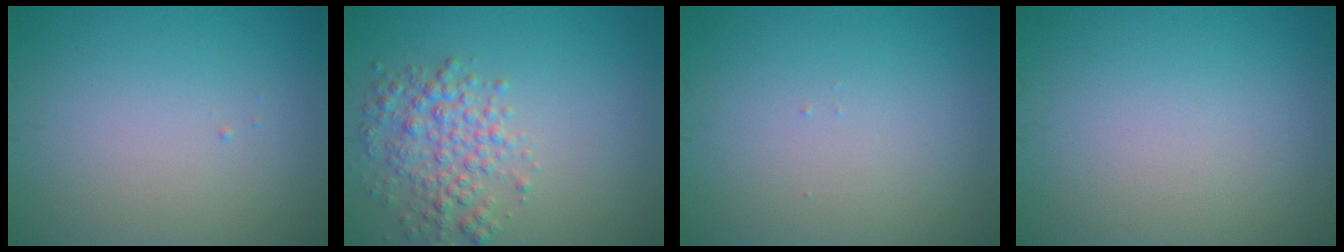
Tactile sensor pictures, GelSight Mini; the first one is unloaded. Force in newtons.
{"total": 3.7, "press": 3.7, "slide": 0.1}
{"total": 0.0}
{"total": 0.0}